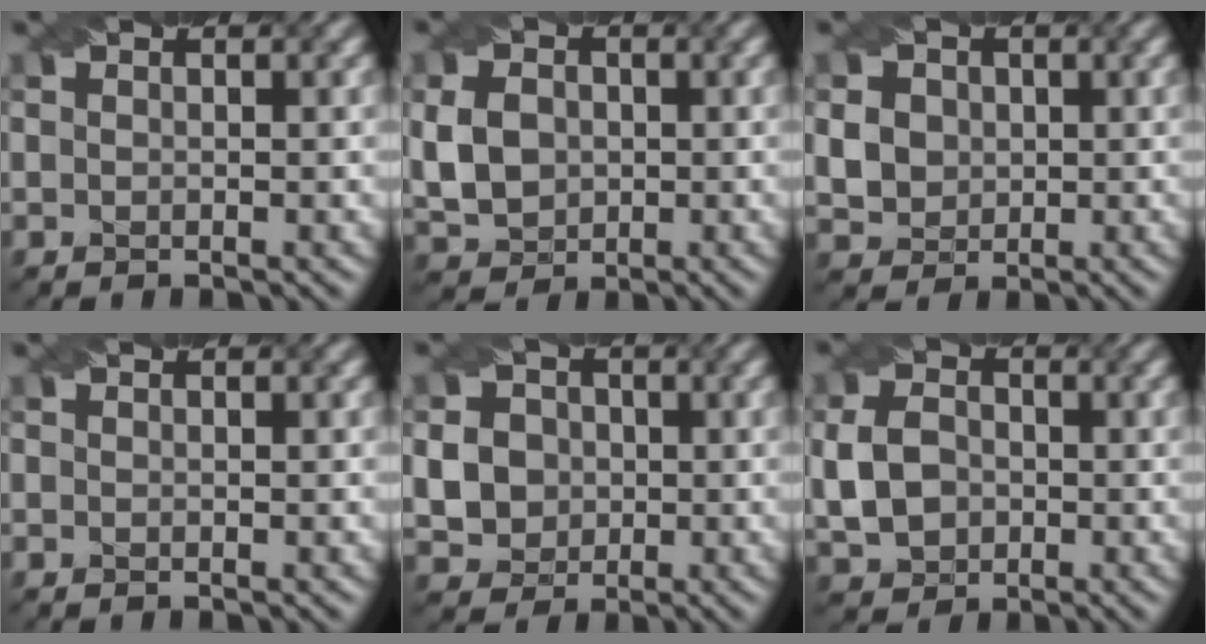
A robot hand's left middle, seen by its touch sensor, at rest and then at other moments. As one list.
[{"total": 4.7, "force": [-0.3, 3.8, 2.8], "torque": [-0.068, 0.002, -0.006]}, {"total": 5.1, "force": [1.0, 4.5, 2.2], "torque": [-0.060, 0.018, 0.019]}, {"total": 0.0}, {"total": 5.7, "force": [0.0, 5.2, 2.3], "torque": [-0.045, 0.017, -0.008]}, {"total": 4.5, "force": [-0.7, 3.6, 2.6], "torque": [-0.060, 0.003, -0.017]}]